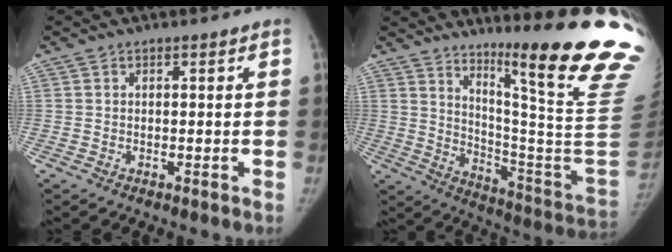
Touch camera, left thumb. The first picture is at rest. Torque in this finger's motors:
{"motor_torque": [2.14, -1.30, 1.24, -1.45, 0.09]}